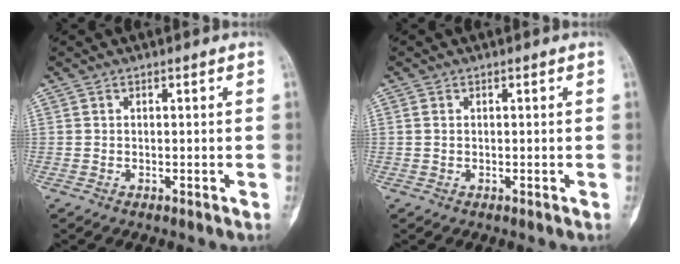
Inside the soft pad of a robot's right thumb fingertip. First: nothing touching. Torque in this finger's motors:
{"motor_torque": [-0.33, 0.24, 0.14, -0.05, 0.02]}